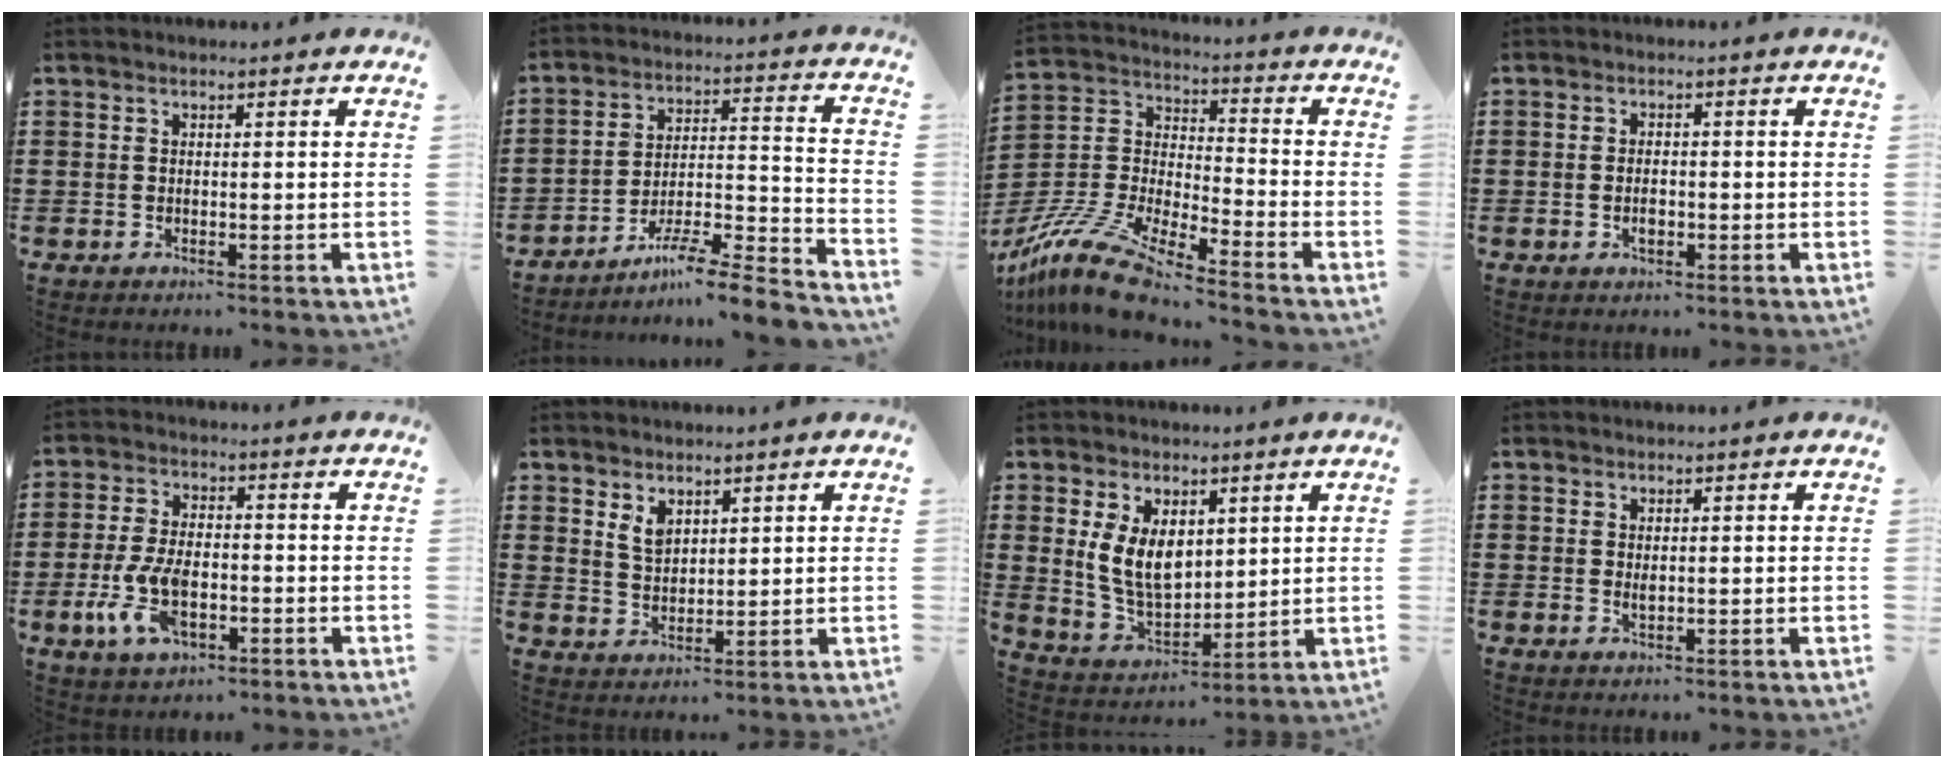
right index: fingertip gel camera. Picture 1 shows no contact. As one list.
[{"total": 7.6, "force": [-6.6, 0.2, 3.8], "torque": [-0.055, 0.000, -0.130]}, {"total": 11.9, "force": [-10.6, 1.3, 5.4], "torque": [-0.133, 0.011, -0.217]}, {"total": 1.9, "force": [-0.5, 0.8, 1.6], "torque": [-0.030, -0.002, -0.007]}, {"total": 8.4, "force": [-2.5, 4.1, 6.9], "torque": [-0.171, -0.013, -0.050]}, {"total": 3.4, "force": [2.2, 2.0, 1.6], "torque": [-0.039, 0.007, 0.042]}, {"total": 8.2, "force": [2.4, 5.4, 5.7], "torque": [-0.143, 0.001, 0.042]}, {"total": 0.9, "force": [0.3, 0.4, 0.8], "torque": [-0.016, 0.002, 0.006]}]